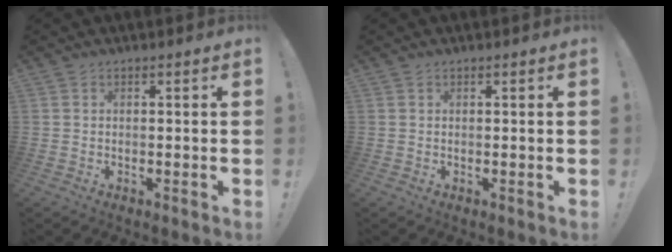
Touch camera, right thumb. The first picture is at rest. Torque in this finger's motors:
{"motor_torque": [0.02, 0.01, -0.12, 0.10, 0.08]}